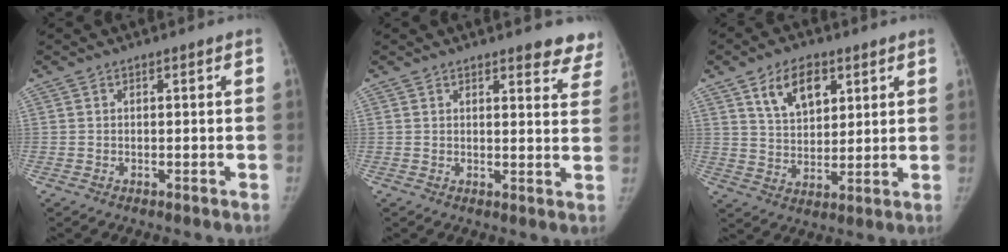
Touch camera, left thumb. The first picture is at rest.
{"total": 7.5, "force": [6.5, 2.4, 2.8], "torque": [0.007, -0.034, 0.053]}
{"total": 10.2, "force": [5.1, 6.0, 6.4], "torque": [-0.082, -0.024, 0.093]}